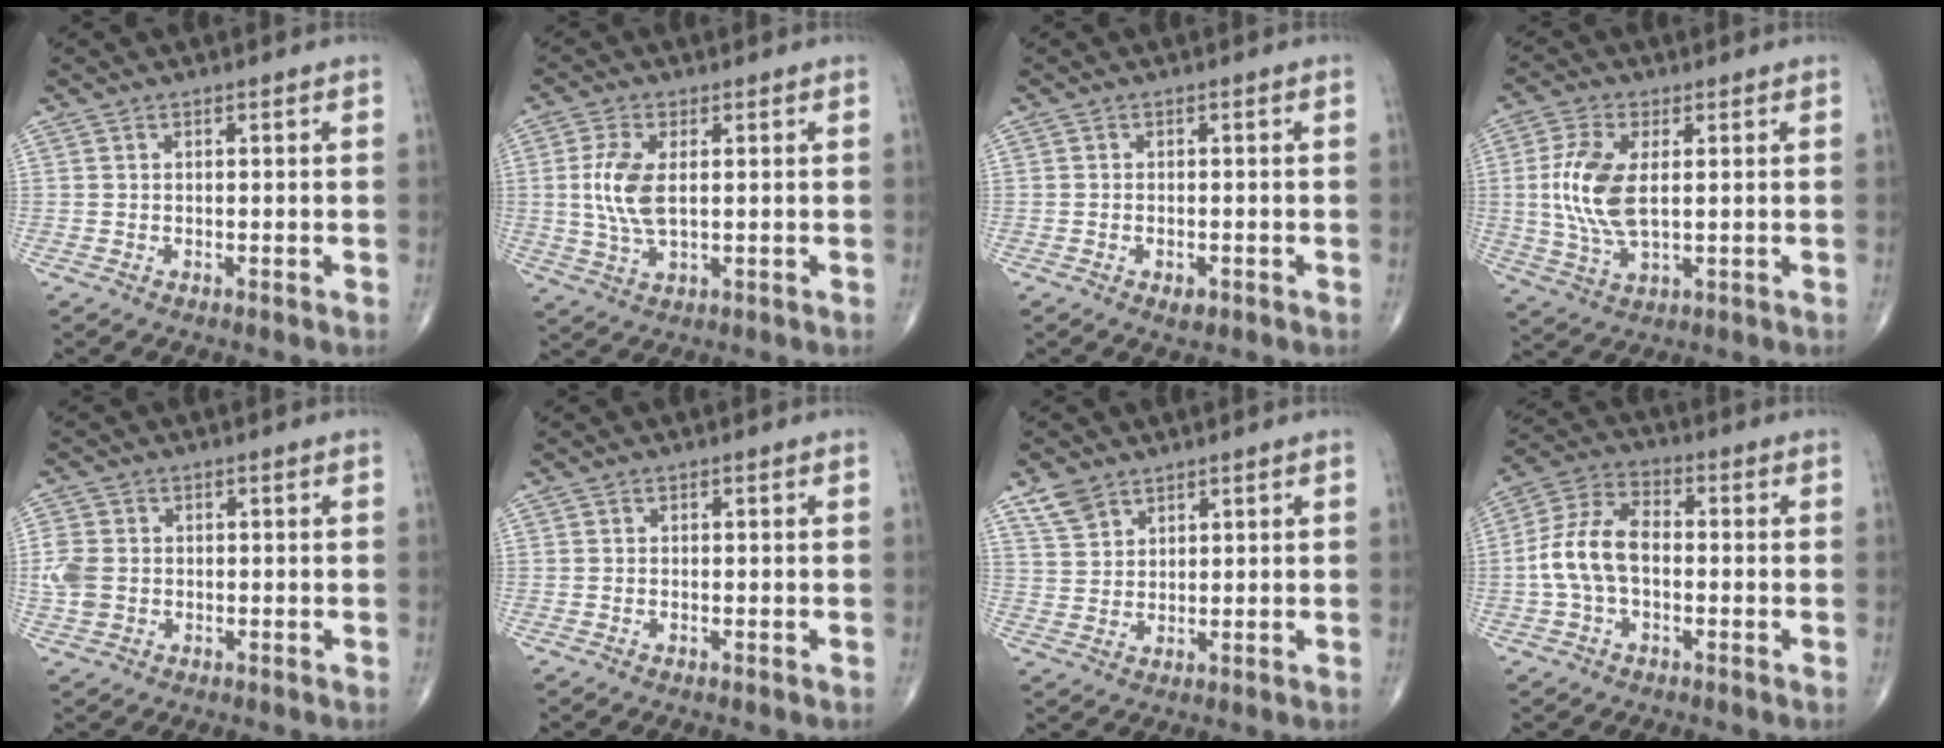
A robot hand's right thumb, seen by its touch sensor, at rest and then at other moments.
{"total": 7.7, "force": [0.8, 3.6, 6.8], "torque": [-0.154, -0.008, 0.019]}
{"total": 2.0, "force": [-1.0, 1.1, 1.4], "torque": [-0.021, 0.001, -0.012]}
{"total": 10.6, "force": [1.0, 5.0, 9.3], "torque": [-0.207, -0.008, 0.025]}
{"total": 5.2, "force": [-0.5, 4.1, 3.2], "torque": [-0.078, 0.004, -0.011]}
{"total": 0.0}
{"total": 4.8, "force": [3.4, 3.0, 1.7], "torque": [-0.022, -0.013, 0.071]}
{"total": 10.4, "force": [-1.2, 6.3, 8.2], "torque": [-0.164, 0.035, -0.032]}